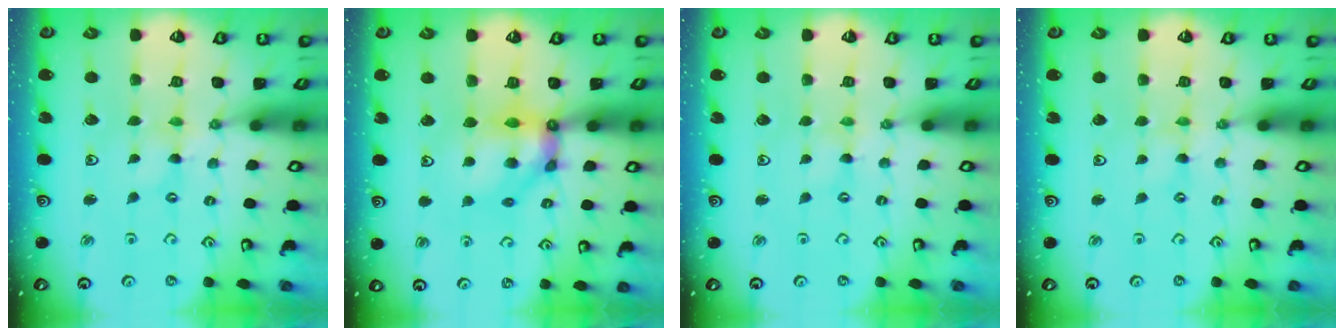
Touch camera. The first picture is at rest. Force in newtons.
{"total": 10.4, "press": 10.2, "slide": 1.8}
{"total": 0.0}
{"total": 0.0}